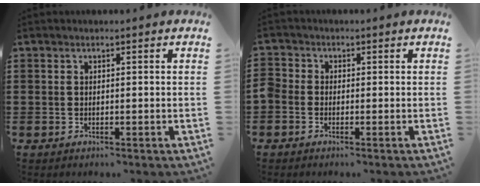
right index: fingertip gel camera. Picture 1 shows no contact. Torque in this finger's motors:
{"motor_torque": [0.06, -0.07, 0.01, 0.00]}